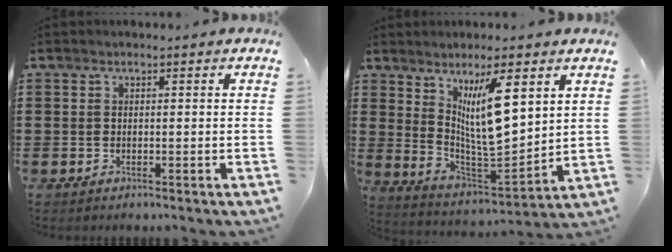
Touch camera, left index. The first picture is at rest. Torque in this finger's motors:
{"motor_torque": [1.29, -0.85, 0.81, 0.21]}